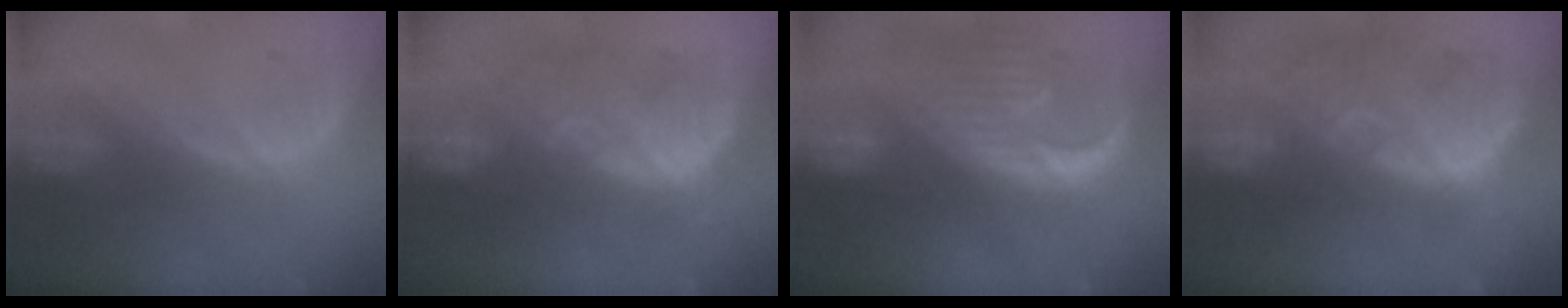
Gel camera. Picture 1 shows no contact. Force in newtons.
{"total": 9.3, "press": 9.3, "slide": 1.3}
{"total": 13.4, "press": 11.5, "slide": 6.8}
{"total": 12.5, "press": 11.0, "slide": 6.0}